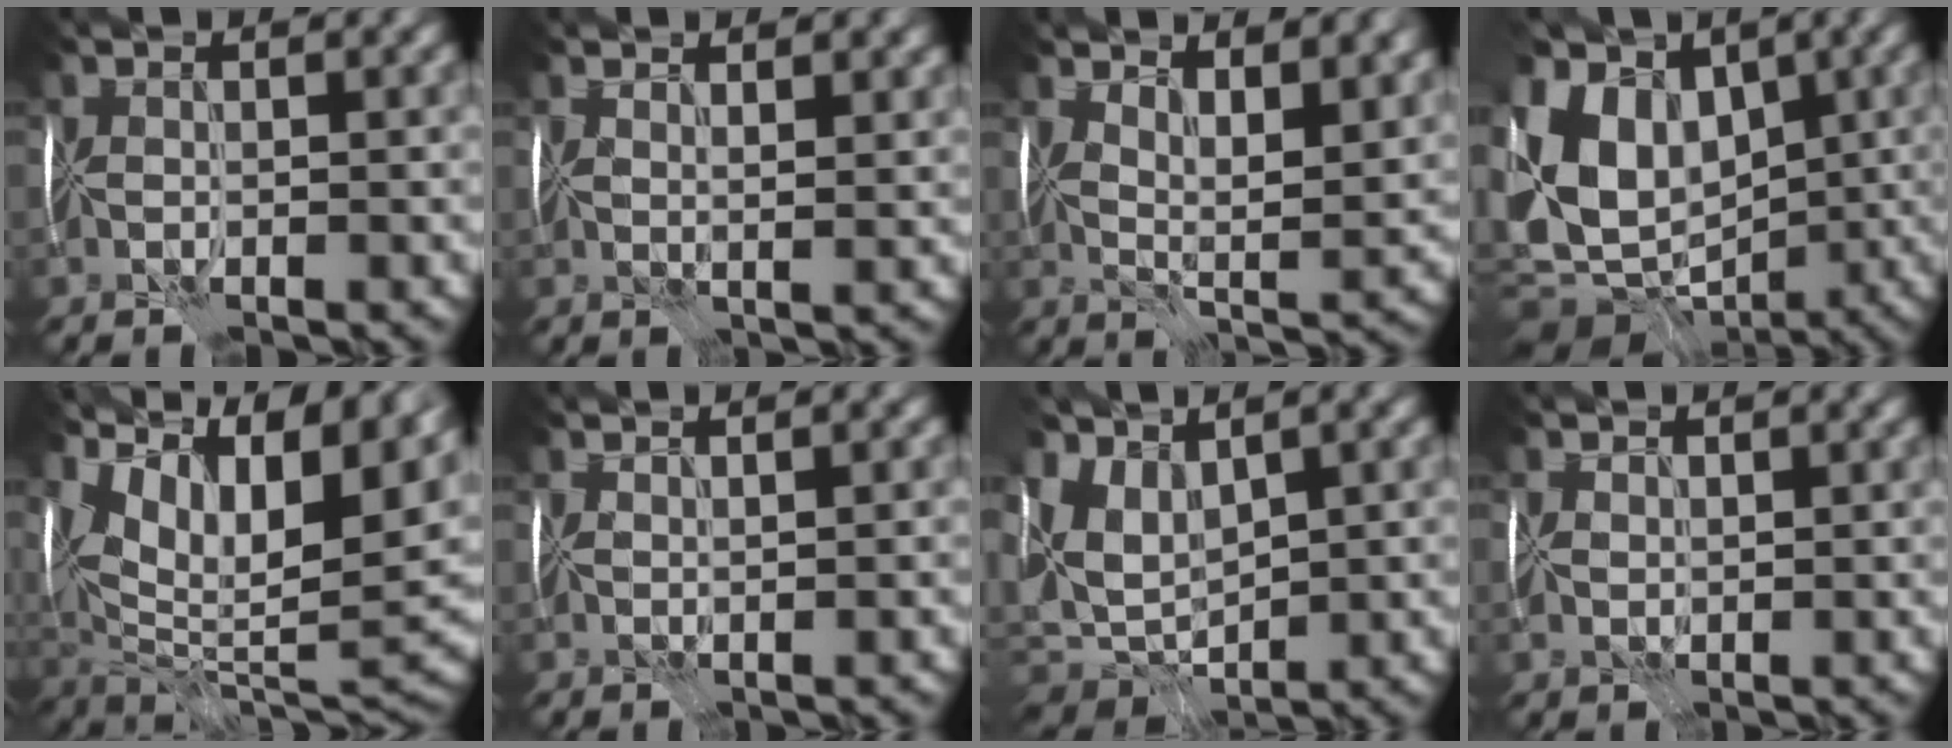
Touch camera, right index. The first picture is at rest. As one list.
[{"total": 2.1, "force": [1.9, 0.0, 0.9], "torque": [-0.008, 0.003, 0.025]}, {"total": 7.5, "force": [5.0, 2.5, 5.0], "torque": [-0.070, 0.001, 0.079]}, {"total": 12.0, "force": [1.2, 9.7, 7.0], "torque": [-0.144, 0.003, 0.031]}, {"total": 18.2, "force": [9.3, 8.6, 13.1], "torque": [-0.166, 0.051, 0.168]}, {"total": 1.2, "force": [1.1, -0.2, 0.4], "torque": [-0.008, -0.001, 0.020]}, {"total": 4.9, "force": [2.1, 3.1, 3.2], "torque": [-0.067, -0.003, 0.040]}, {"total": 1.9, "force": [1.4, 1.3, 0.5], "torque": [-0.011, 0.012, 0.021]}]